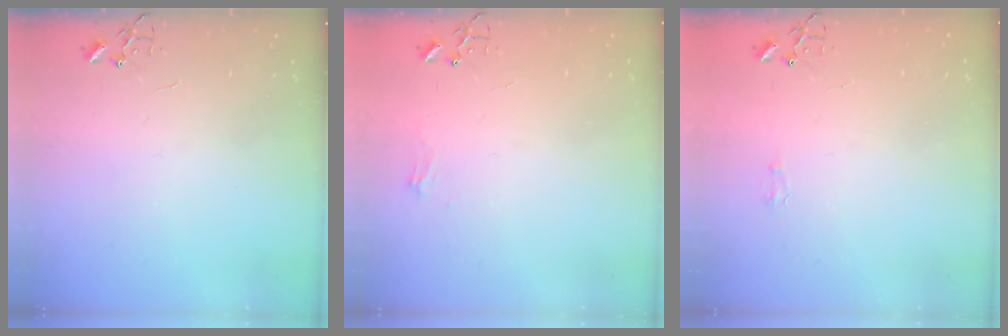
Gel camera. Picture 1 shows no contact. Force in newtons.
{"total": 6.1, "press": 6.1, "slide": 0.7}
{"total": 4.1, "press": 4.0, "slide": 0.7}